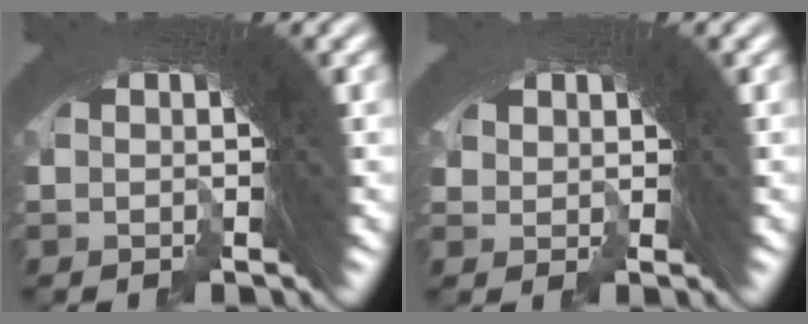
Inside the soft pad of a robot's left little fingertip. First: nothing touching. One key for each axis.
{"total": 1.9, "fx": -1.2, "fy": 0.3, "fz": -1.4, "tx": 0.003, "ty": -0.023, "tz": -0.008}